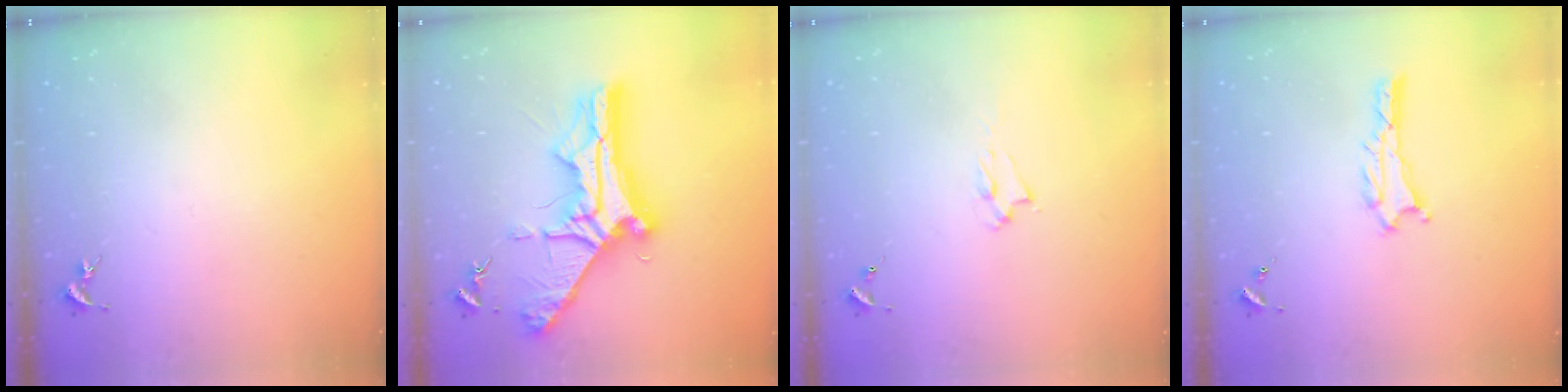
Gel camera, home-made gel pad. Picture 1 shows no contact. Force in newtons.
{"total": 12.1, "press": 12.0, "slide": 1.1}
{"total": 1.4, "press": 1.3, "slide": 0.3}
{"total": 1.3, "press": 1.3, "slide": 0.3}